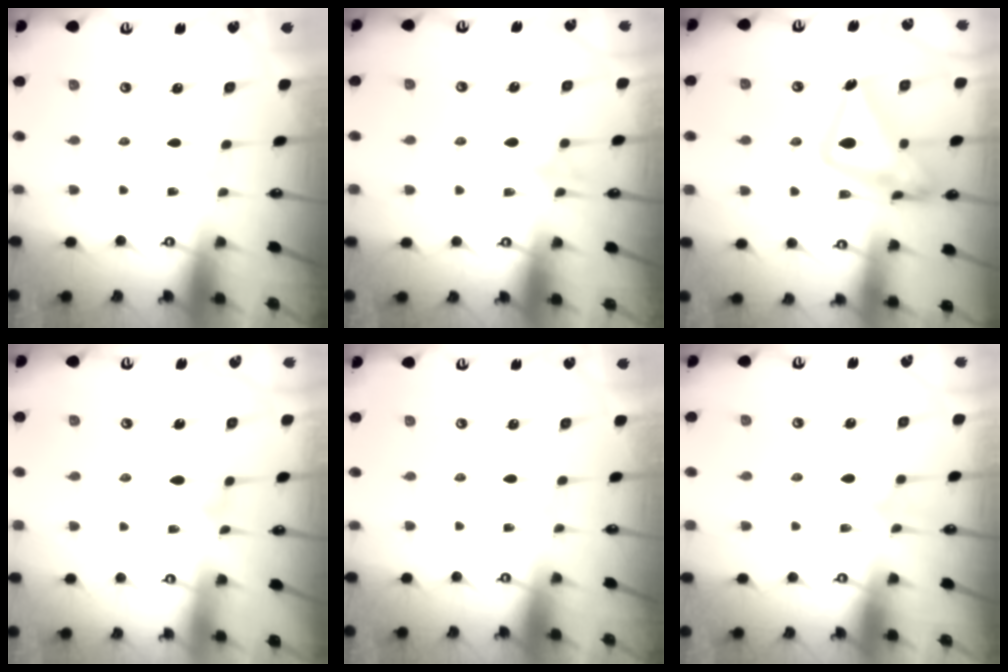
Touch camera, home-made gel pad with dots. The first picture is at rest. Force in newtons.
{"total": 8.3, "press": 8.2, "slide": 1.3}
{"total": 22.8, "press": 22.7, "slide": 1.4}
{"total": 5.5, "press": 5.5, "slide": 0.4}
{"total": 0.0}
{"total": 8.1, "press": 8.1, "slide": 0.6}